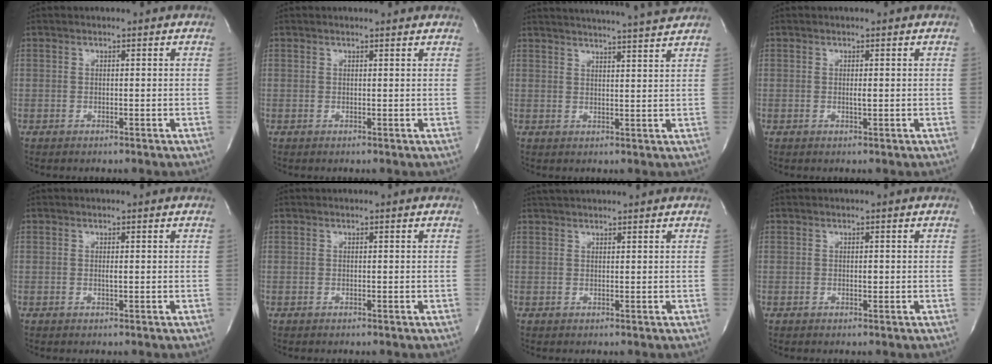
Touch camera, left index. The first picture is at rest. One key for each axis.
{"total": 2.3, "fx": 2.2, "fy": 0.1, "fz": 0.5, "tx": -0.013, "ty": 0.005, "tz": 0.020}
{"total": 14.0, "fx": 13.2, "fy": -1.1, "fz": 4.7, "tx": -0.082, "ty": -0.019, "tz": 0.170}
{"total": 0.8, "fx": 0.1, "fy": 0.1, "fz": 0.7, "tx": -0.018, "ty": -0.003, "tz": 0.001}
{"total": 0.5, "fx": 0.1, "fy": 0.0, "fz": 0.5, "tx": -0.014, "ty": -0.002, "tz": 0.002}
{"total": 0.0}
{"total": 5.3, "fx": 4.9, "fy": 0.3, "fz": 2.0, "tx": -0.030, "ty": 0.034, "tz": 0.075}
{"total": 0.5, "fx": 0.0, "fy": 0.2, "fz": 0.5, "tx": -0.007, "ty": 0.000, "tz": 0.000}